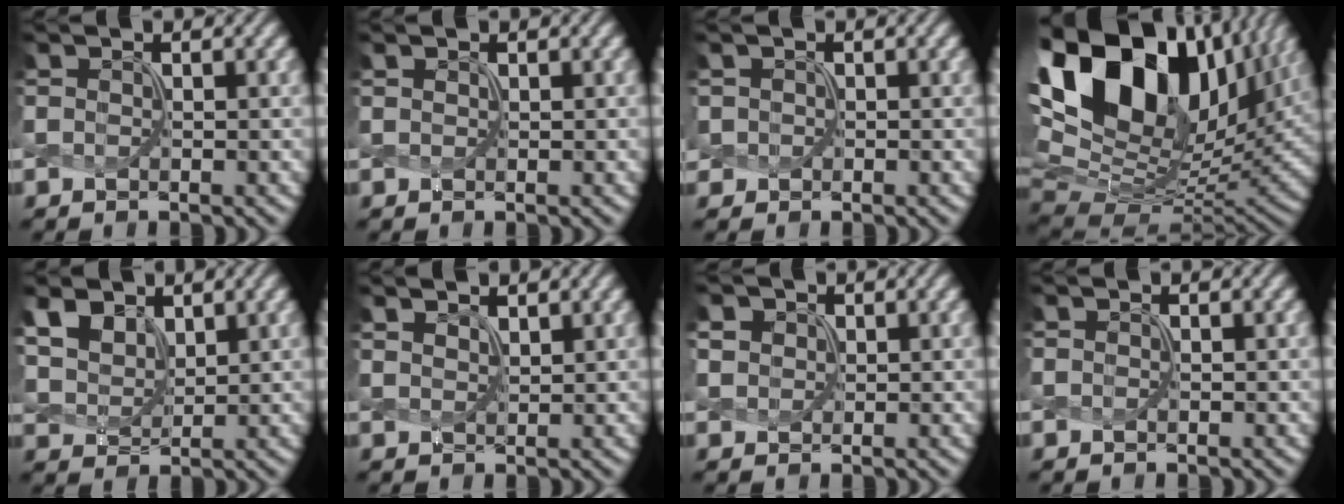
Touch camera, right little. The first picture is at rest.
{"total": 0.0}
{"total": 0.5, "force": [0.1, 0.5, -0.1], "torque": [-0.002, 0.003, 0.010]}
{"total": 18.3, "force": [6.8, 11.5, 12.5], "torque": [-0.256, 0.042, 0.122]}
{"total": 5.1, "force": [2.9, 3.2, 2.7], "torque": [-0.084, 0.002, 0.060]}
{"total": 1.9, "force": [1.6, 0.6, 0.8], "torque": [-0.003, 0.008, 0.020]}
{"total": 1.4, "force": [0.8, 1.1, 0.2], "torque": [-0.014, 0.000, 0.026]}
{"total": 0.0}